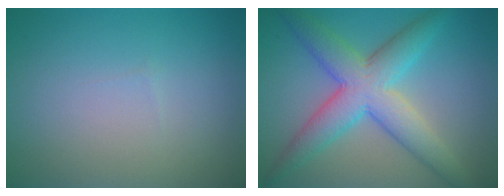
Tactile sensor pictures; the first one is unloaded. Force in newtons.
{"total": 7.1, "press": 7.1, "slide": 0.2}